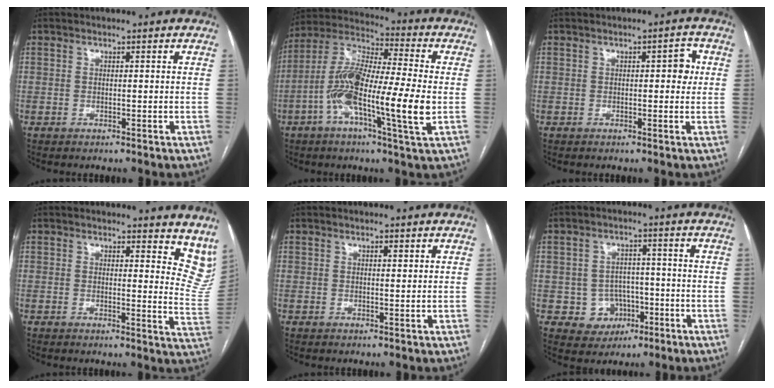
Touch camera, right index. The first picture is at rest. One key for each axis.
{"total": 17.0, "fx": -3.4, "fy": 1.9, "fz": 16.6, "tx": -0.322, "ty": 0.001, "tz": -0.072}
{"total": 3.0, "fx": 0.5, "fy": 1.2, "fz": 2.7, "tx": -0.027, "ty": 0.013, "tz": 0.005}
{"total": 12.4, "fx": 11.1, "fy": 3.8, "fz": 4.0, "tx": 0.007, "ty": -0.056, "tz": 0.087}
{"total": 1.0, "fx": 0.7, "fy": 0.2, "fz": 0.7, "tx": -0.012, "ty": 0.000, "tz": 0.010}
{"total": 6.0, "fx": -1.8, "fy": 5.7, "fz": 1.1, "tx": -0.007, "ty": 0.015, "tz": -0.016}